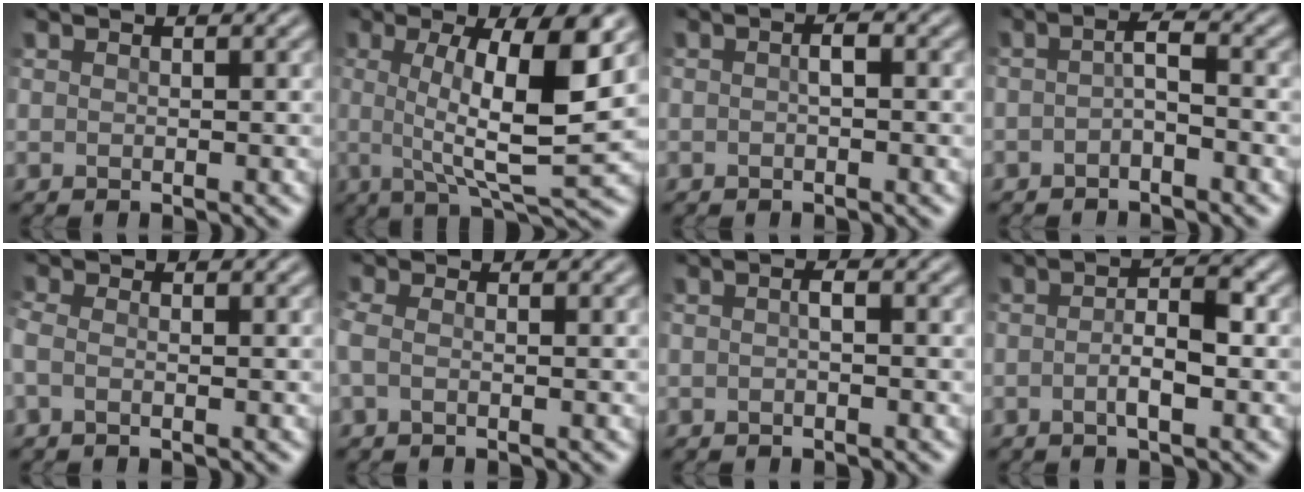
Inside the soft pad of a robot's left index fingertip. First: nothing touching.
{"total": 9.7, "force": [1.4, 2.3, 9.3], "torque": [-0.138, -0.007, 0.020]}
{"total": 1.1, "force": [-0.4, 0.3, 1.0], "torque": [-0.023, 0.002, -0.009]}
{"total": 1.9, "force": [-1.1, 0.4, 1.5], "torque": [-0.031, 0.001, -0.028]}
{"total": 1.3, "force": [-0.6, 0.6, 1.0], "torque": [-0.027, -0.002, -0.022]}
{"total": 1.5, "force": [-0.5, 0.8, 1.2], "torque": [-0.034, -0.001, -0.019]}
{"total": 0.9, "force": [-0.5, 0.2, 0.8], "torque": [-0.018, 0.001, -0.011]}
{"total": 3.2, "force": [-1.0, 0.9, 3.0], "torque": [-0.054, 0.001, -0.023]}